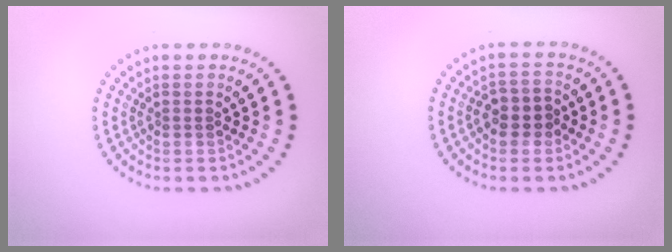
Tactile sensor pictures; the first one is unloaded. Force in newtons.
{"total": 2.5, "press": 2.3, "slide": 0.8}